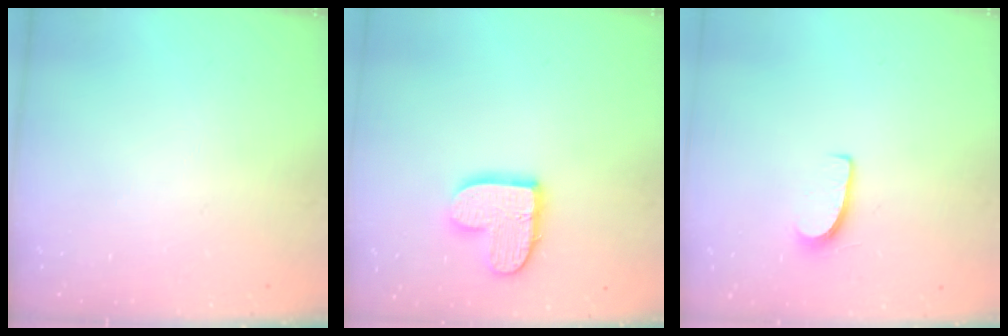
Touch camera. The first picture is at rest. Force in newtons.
{"total": 12.2, "press": 12.2, "slide": 0.8}
{"total": 5.9, "press": 5.9, "slide": 0.4}